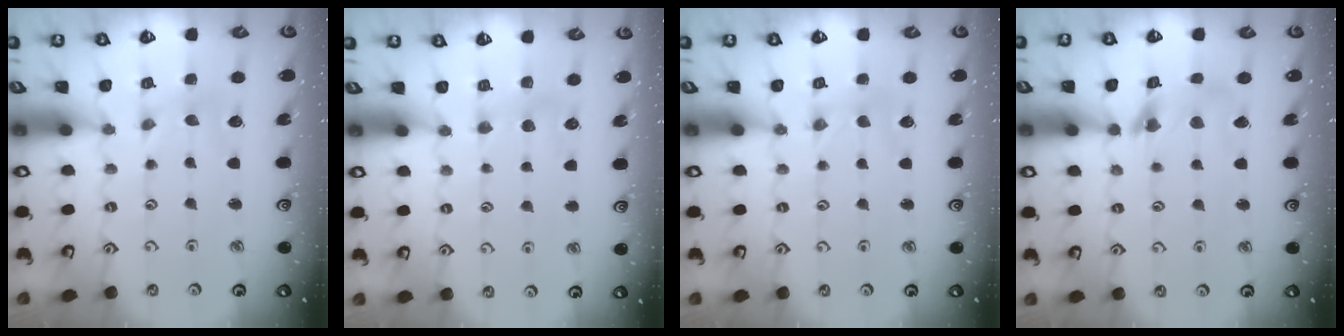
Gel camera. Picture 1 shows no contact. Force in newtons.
{"total": 5.0, "press": 5.0, "slide": 0.7}
{"total": 0.7, "press": 0.7, "slide": 0.1}
{"total": 7.6, "press": 7.6, "slide": 0.8}